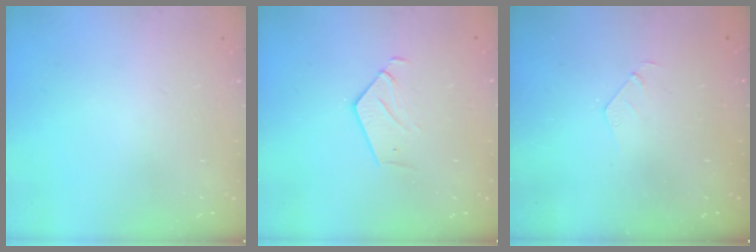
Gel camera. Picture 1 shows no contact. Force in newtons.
{"total": 2.8, "press": 2.8, "slide": 0.2}
{"total": 2.8, "press": 2.8, "slide": 0.1}